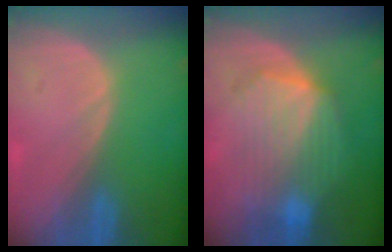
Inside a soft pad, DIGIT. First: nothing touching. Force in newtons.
{"total": 8.5, "press": 8.5, "slide": 0.3}